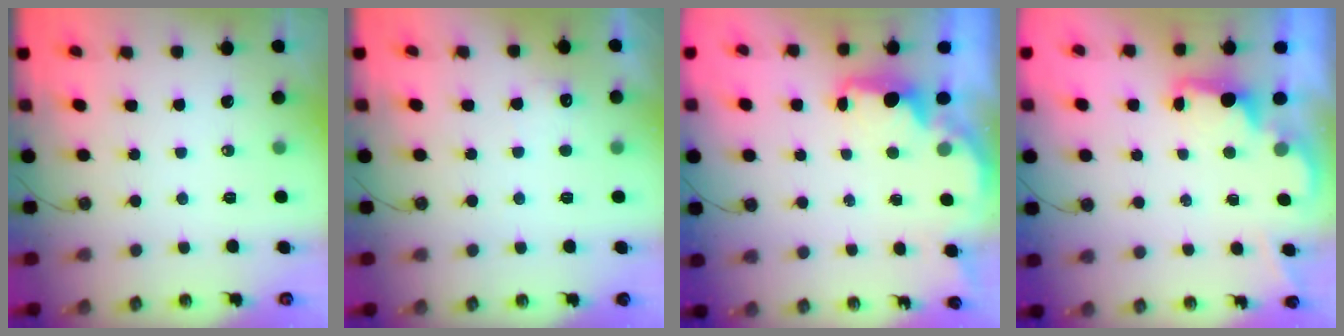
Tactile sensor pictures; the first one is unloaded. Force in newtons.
{"total": 5.5, "press": 5.4, "slide": 0.7}
{"total": 2.2, "press": 2.1, "slide": 0.6}
{"total": 1.5, "press": 1.4, "slide": 0.7}